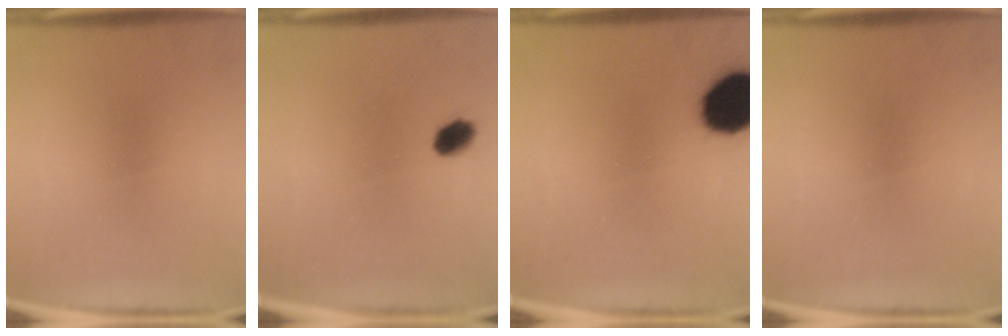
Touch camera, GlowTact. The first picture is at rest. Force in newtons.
{"total": 3.8}
{"total": 15.1}
{"total": 0.0}